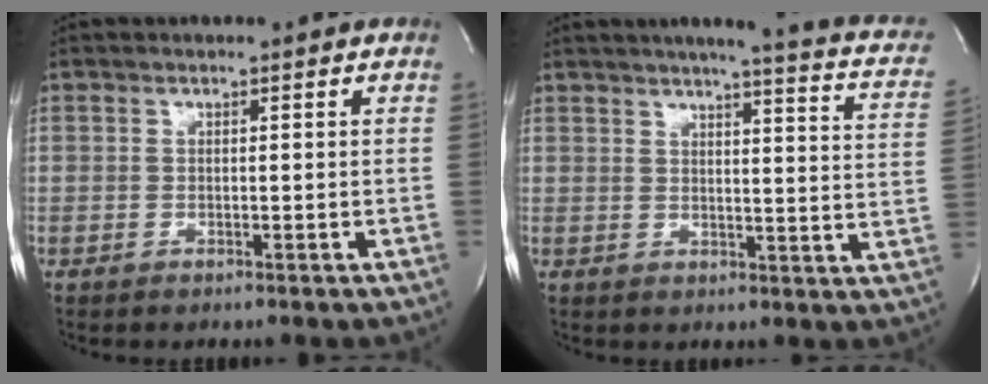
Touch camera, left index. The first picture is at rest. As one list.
[{"total": 14.3, "force": [10.7, 1.4, 9.3], "torque": [-0.127, -0.019, 0.107]}]